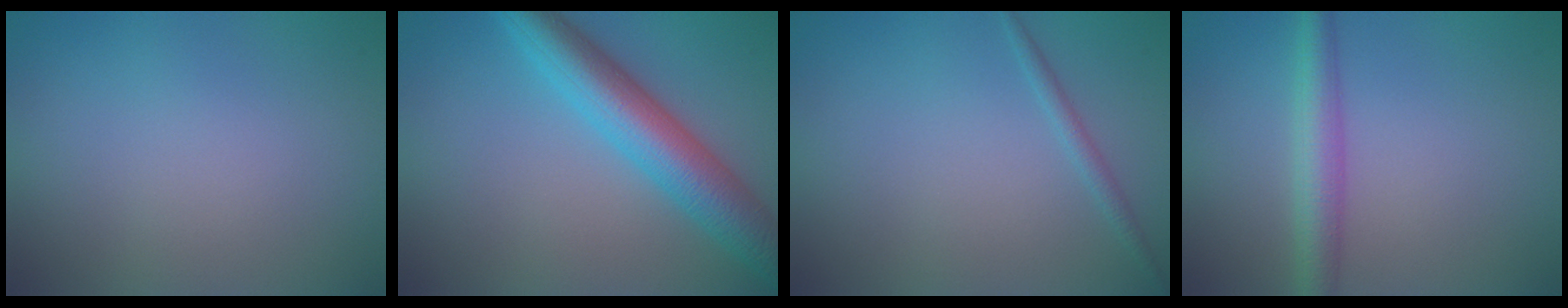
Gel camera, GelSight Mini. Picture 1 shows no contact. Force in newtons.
{"total": 7.0, "press": 7.0, "slide": 0.1}
{"total": 1.1, "press": 1.1, "slide": 0.1}
{"total": 3.5, "press": 3.5, "slide": 0.1}